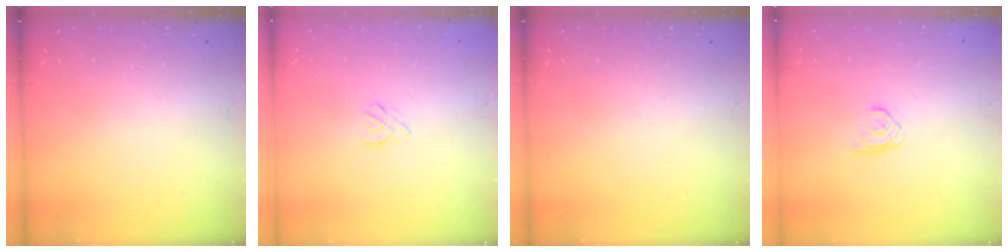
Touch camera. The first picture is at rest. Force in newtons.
{"total": 2.0, "press": 1.9, "slide": 0.5}
{"total": 0.0}
{"total": 1.9, "press": 1.9, "slide": 0.1}